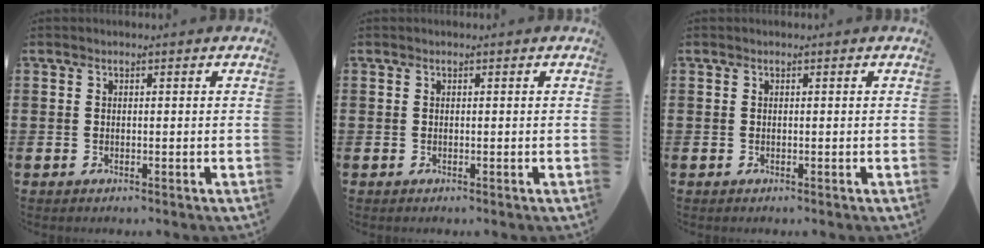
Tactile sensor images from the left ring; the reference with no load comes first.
{"total": 0.0}
{"total": 0.0}